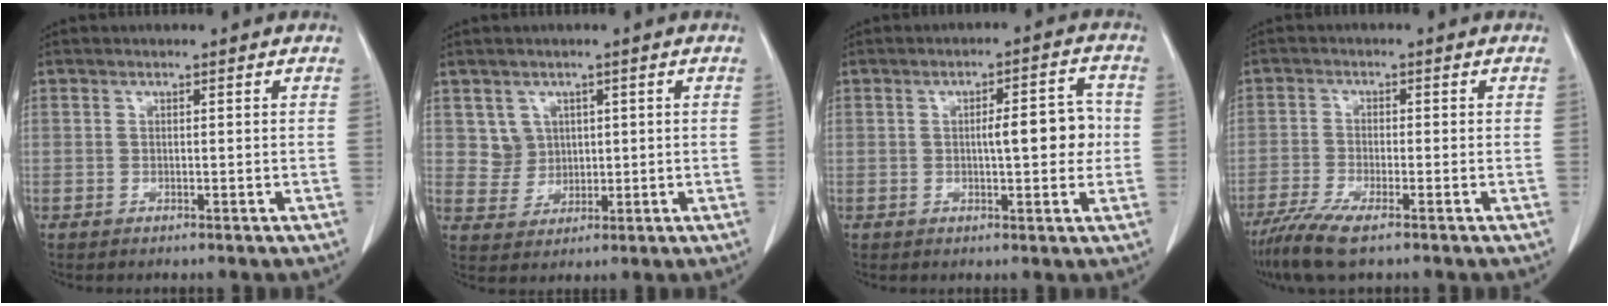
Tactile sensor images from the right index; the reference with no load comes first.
{"total": 4.0, "force": [1.5, 3.8, 0.1], "torque": [-0.001, 0.006, 0.033]}
{"total": 6.5, "force": [0.1, 1.7, 6.3], "torque": [-0.089, 0.014, 0.004]}
{"total": 6.5, "force": [-4.5, 0.8, 4.6], "torque": [-0.093, -0.018, -0.082]}